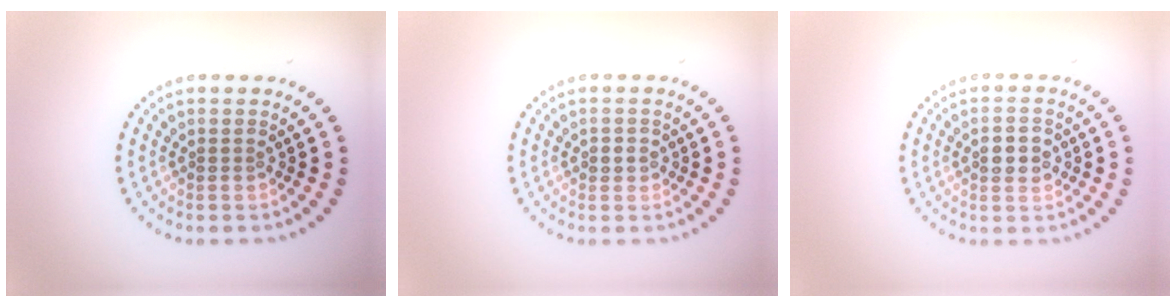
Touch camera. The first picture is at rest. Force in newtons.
{"total": 1.1, "press": 1.1, "slide": 0.3}
{"total": 2.7, "press": 2.7, "slide": 0.1}